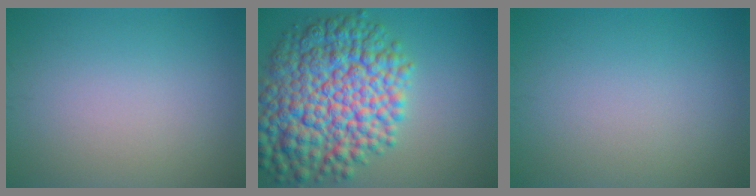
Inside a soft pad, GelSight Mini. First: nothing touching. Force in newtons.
{"total": 12.6, "press": 12.6, "slide": 0.3}
{"total": 0.0}